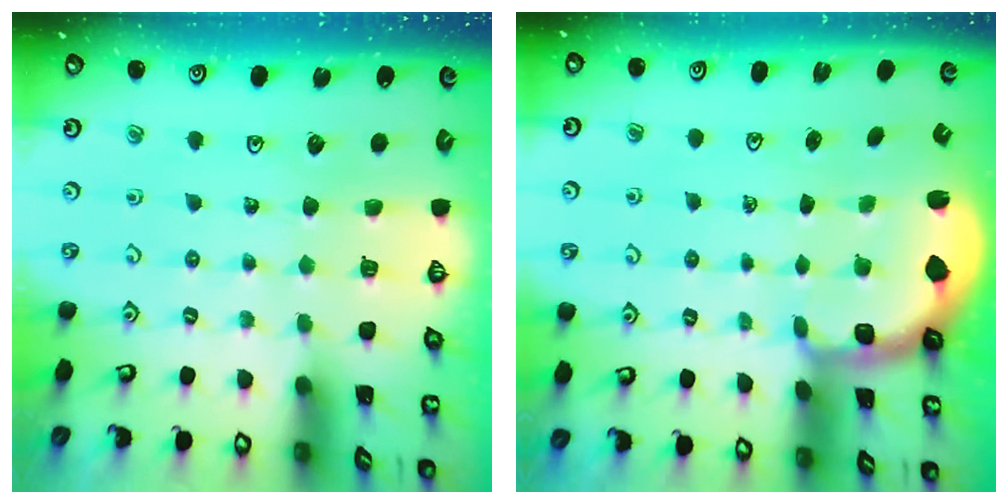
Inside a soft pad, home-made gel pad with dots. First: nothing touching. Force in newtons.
{"total": 2.3, "press": 1.3, "slide": 1.8}